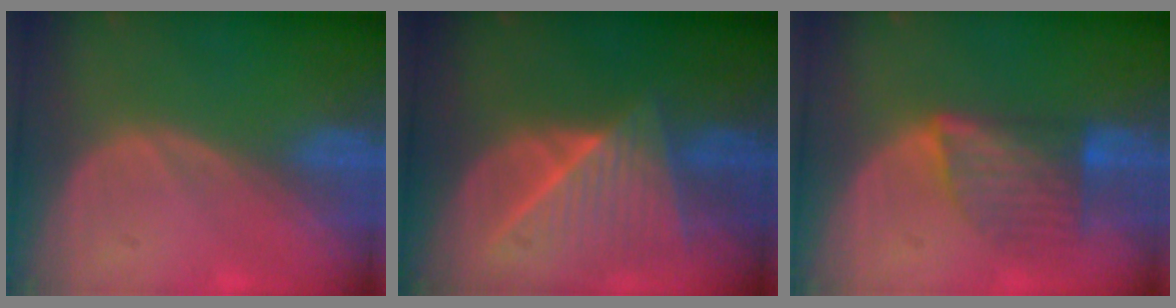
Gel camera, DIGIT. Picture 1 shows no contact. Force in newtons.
{"total": 7.7, "press": 7.3, "slide": 2.5}
{"total": 6.9, "press": 6.5, "slide": 2.2}